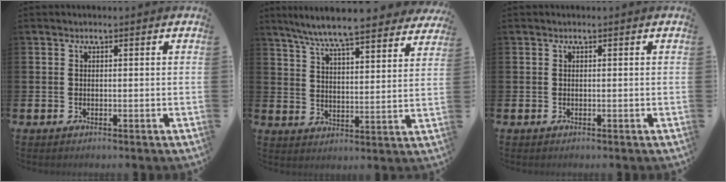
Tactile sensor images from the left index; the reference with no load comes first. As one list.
[{"total": 8.3, "force": [7.8, 0.5, 2.8], "torque": [-0.076, -0.052, 0.135]}, {"total": 0.0}]